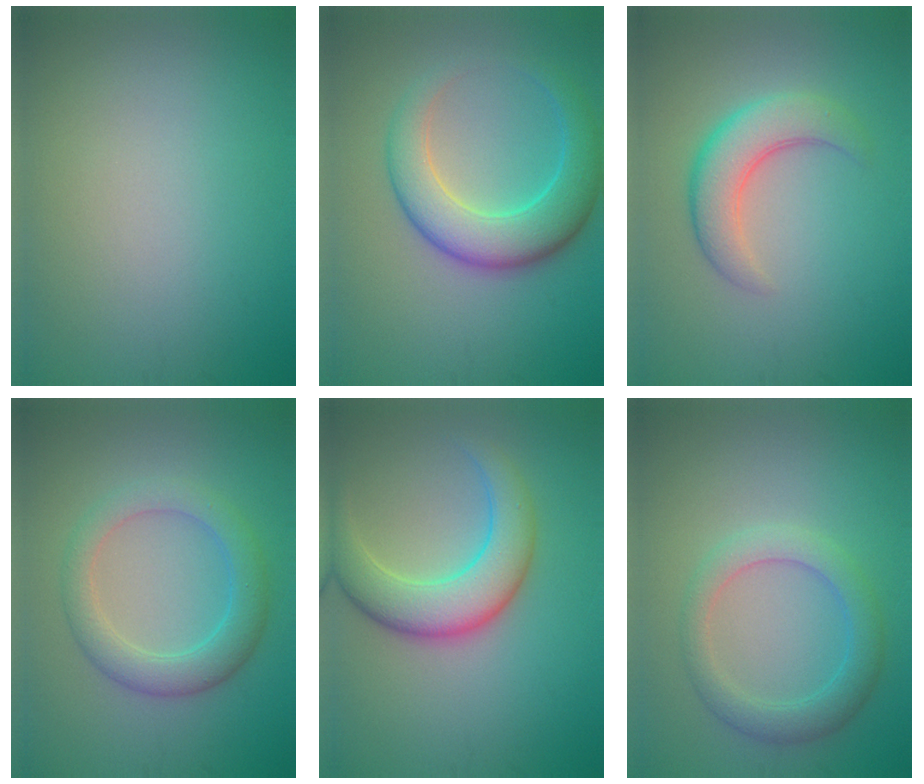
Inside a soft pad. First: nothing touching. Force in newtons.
{"total": 6.6, "press": 6.6, "slide": 0.1}
{"total": 4.6, "press": 4.5, "slide": 0.3}
{"total": 4.3, "press": 4.3, "slide": 0.1}
{"total": 6.0, "press": 6.0, "slide": 0.2}
{"total": 3.5, "press": 3.5, "slide": 0.2}